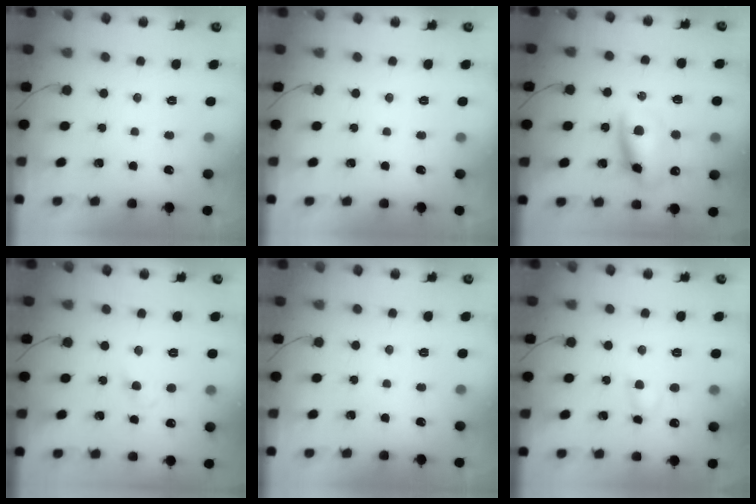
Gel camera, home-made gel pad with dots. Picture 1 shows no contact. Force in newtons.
{"total": 0.0}
{"total": 12.7, "press": 12.4, "slide": 2.8}
{"total": 2.2, "press": 2.0, "slide": 0.9}
{"total": 0.0}
{"total": 3.3, "press": 3.0, "slide": 1.2}